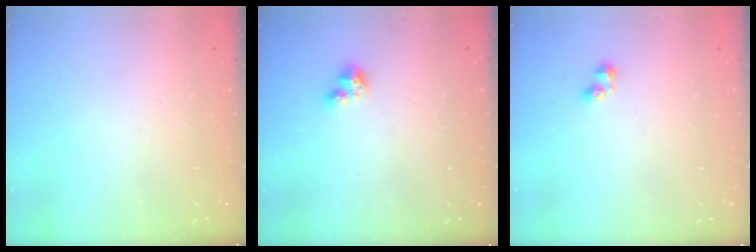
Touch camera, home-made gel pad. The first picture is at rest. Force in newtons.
{"total": 2.6, "press": 2.6, "slide": 0.2}
{"total": 2.4, "press": 2.3, "slide": 0.9}